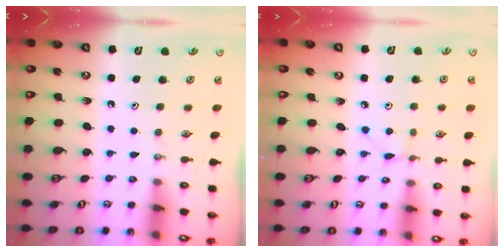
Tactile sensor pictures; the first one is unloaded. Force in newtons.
{"total": 2.4, "press": 2.4, "slide": 0.3}